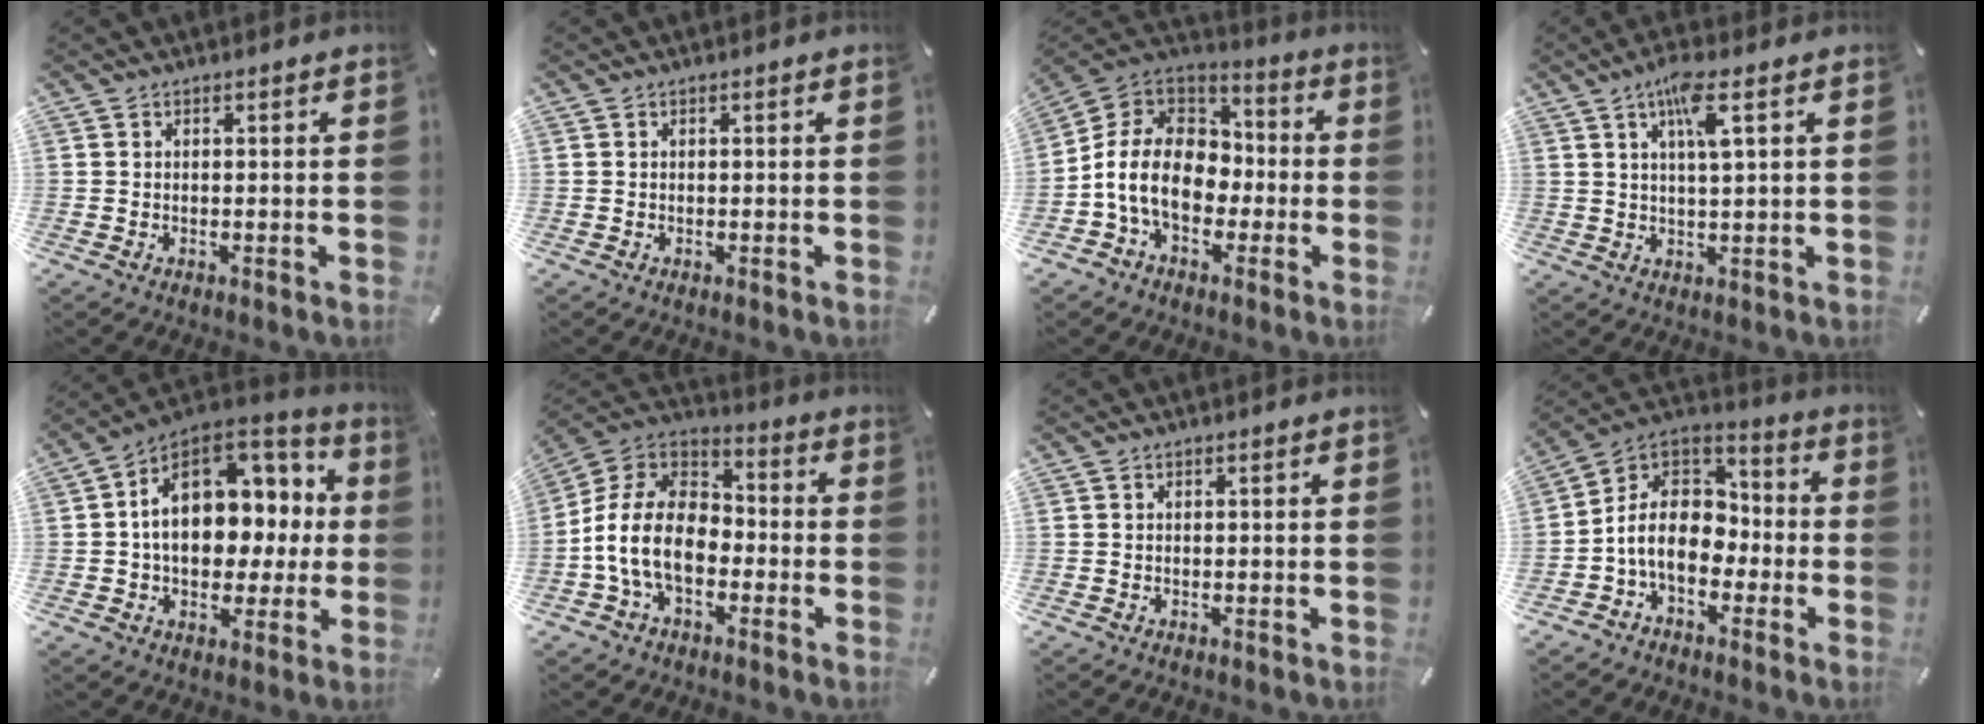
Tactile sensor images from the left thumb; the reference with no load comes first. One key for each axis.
{"total": 0.0}
{"total": 14.2, "fx": -3.9, "fy": 10.7, "fz": 8.5, "tx": -0.197, "ty": 0.028, "tz": -0.073}
{"total": 6.7, "fx": 2.9, "fy": 1.0, "fz": 5.9, "tx": -0.116, "ty": 0.001, "tz": 0.046}
{"total": 17.4, "fx": 2.9, "fy": 12.5, "fz": 11.7, "tx": -0.167, "ty": -0.012, "tz": 0.056}
{"total": 14.2, "fx": -5.5, "fy": 9.5, "fz": 9.0, "tx": -0.201, "ty": 0.028, "tz": -0.107}
{"total": 0.0}
{"total": 12.0, "fx": -3.5, "fy": 9.1, "fz": 7.0, "tx": -0.156, "ty": 0.013, "tz": -0.070}